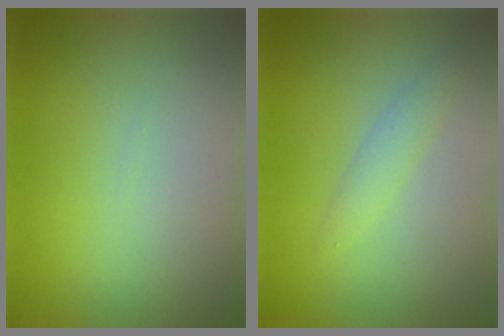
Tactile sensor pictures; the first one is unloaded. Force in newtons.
{"total": 1.6, "press": 1.6, "slide": 0.0}